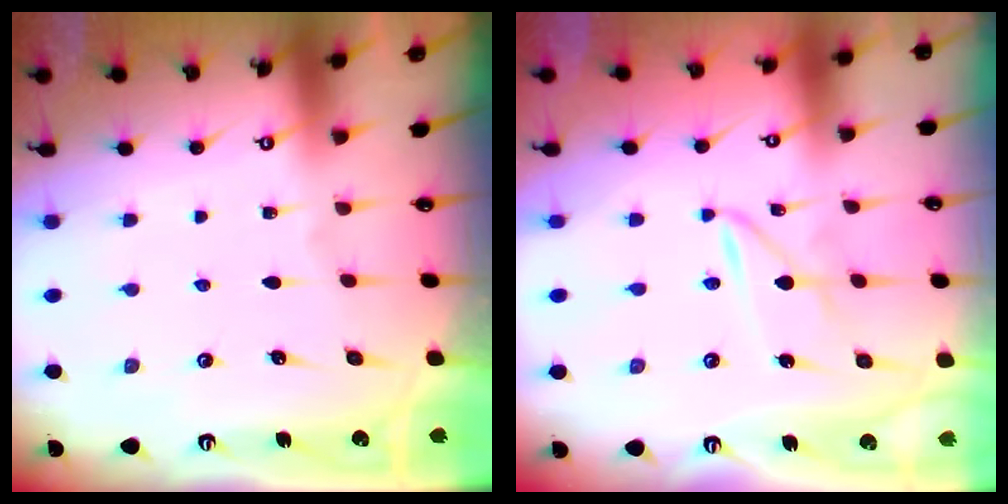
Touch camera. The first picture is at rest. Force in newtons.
{"total": 2.6, "press": 2.6, "slide": 0.2}